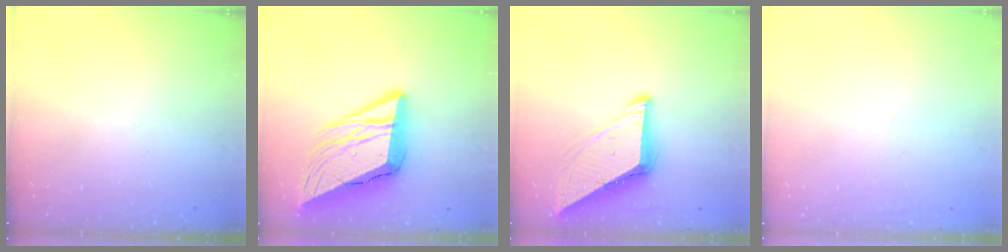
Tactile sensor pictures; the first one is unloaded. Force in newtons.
{"total": 18.2, "press": 18.0, "slide": 2.6}
{"total": 8.6, "press": 8.6, "slide": 0.9}
{"total": 0.9, "press": 0.9, "slide": 0.1}